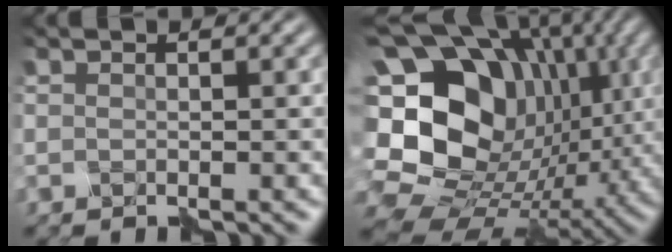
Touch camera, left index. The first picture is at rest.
{"total": 20.4, "force": [2.0, 16.4, 12.1], "torque": [-0.243, 0.015, 0.038]}